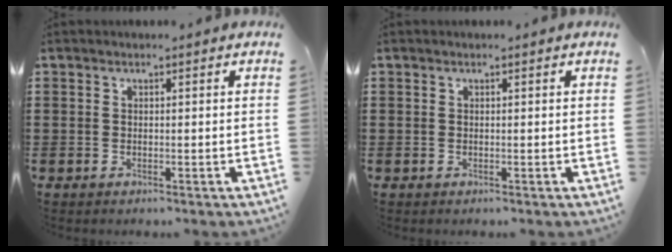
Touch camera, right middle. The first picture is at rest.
{"total": 0.0}